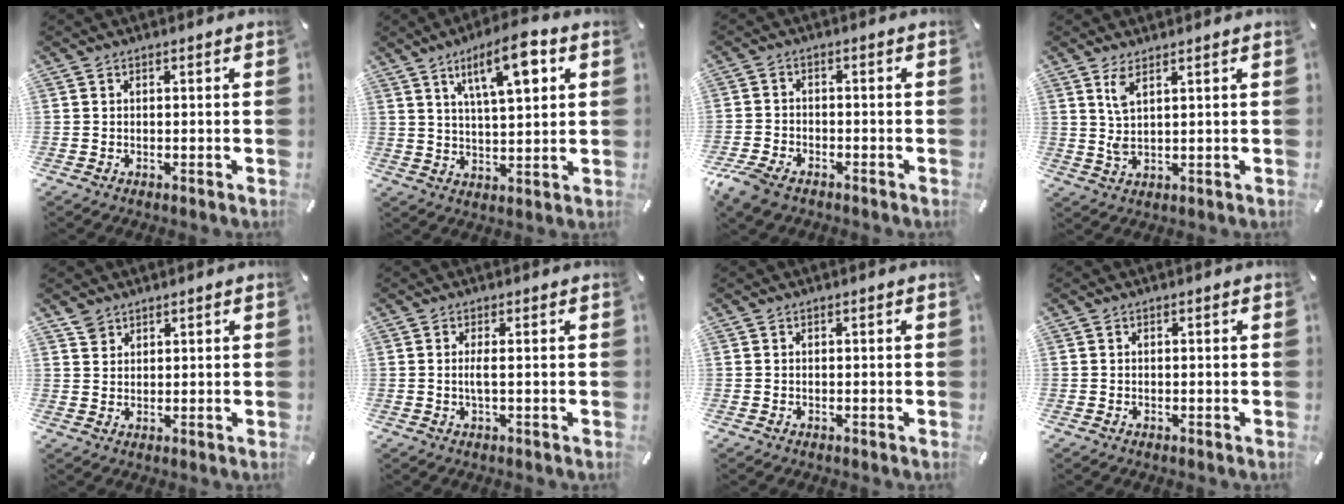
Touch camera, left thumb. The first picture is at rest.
{"total": 11.7, "force": [5.1, 4.1, 9.7], "torque": [-0.153, -0.008, 0.083]}
{"total": 5.7, "force": [-4.1, 3.0, 2.7], "torque": [-0.074, 0.010, -0.082]}
{"total": 4.6, "force": [2.3, 1.3, 3.8], "torque": [-0.088, -0.001, 0.038]}
{"total": 2.8, "force": [2.1, 1.8, 0.3], "torque": [0.000, -0.005, 0.041]}
{"total": 2.8, "force": [0.0, 0.2, 2.8], "torque": [-0.052, -0.007, -0.001]}
{"total": 0.0}
{"total": 0.0}